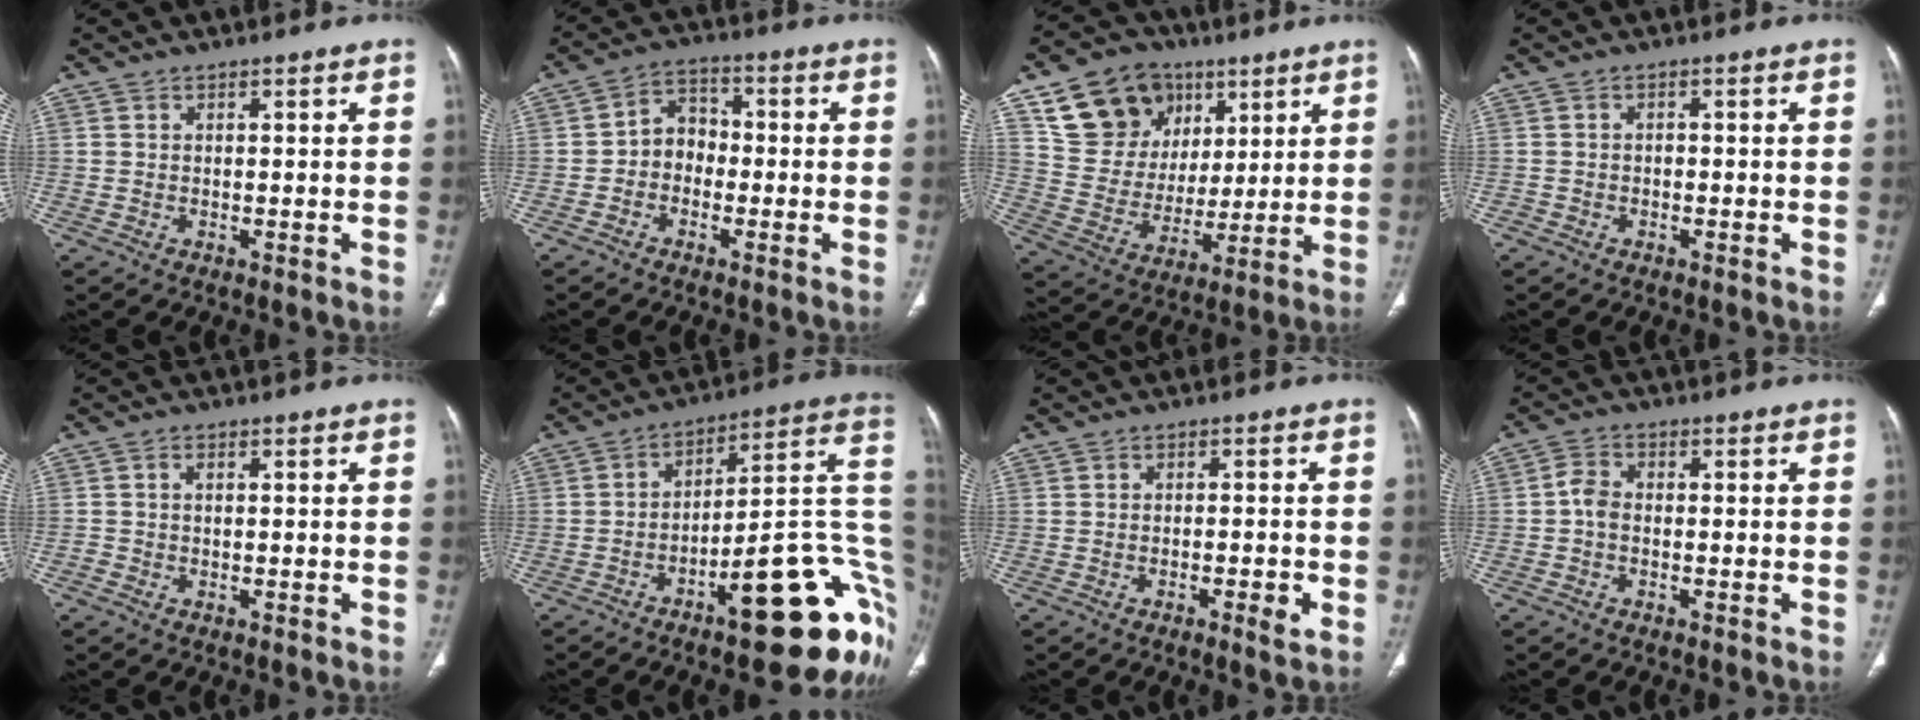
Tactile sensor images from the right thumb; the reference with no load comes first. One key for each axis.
{"total": 5.6, "fx": -1.5, "fy": 4.6, "fz": 2.8, "tx": -0.016, "ty": 0.027, "tz": -0.040}
{"total": 17.7, "fx": 9.0, "fy": 13.6, "fz": 6.8, "tx": -0.087, "ty": -0.015, "tz": 0.171}
{"total": 1.1, "fx": -0.6, "fy": 0.9, "fz": 0.1, "tx": 0.003, "ty": 0.005, "tz": -0.014}
{"total": 1.0, "fx": -0.1, "fy": 0.8, "fz": 0.5, "tx": -0.004, "ty": 0.002, "tz": -0.005}
{"total": 25.1, "fx": -7.8, "fy": 7.6, "fz": 22.7, "tx": -0.221, "ty": 0.049, "tz": -0.102}
{"total": 3.3, "fx": -1.3, "fy": 0.8, "fz": 2.9, "tx": -0.049, "ty": 0.004, "tz": -0.021}
{"total": 3.0, "fx": -0.6, "fy": 2.1, "fz": 2.1, "tx": -0.038, "ty": 0.010, "tz": -0.021}